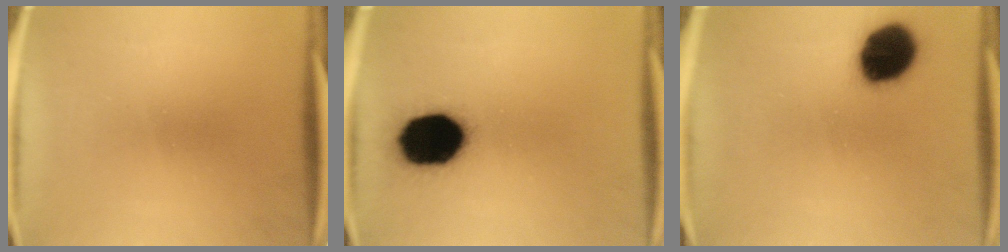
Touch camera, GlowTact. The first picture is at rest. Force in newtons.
{"total": 19.3}
{"total": 14.3}